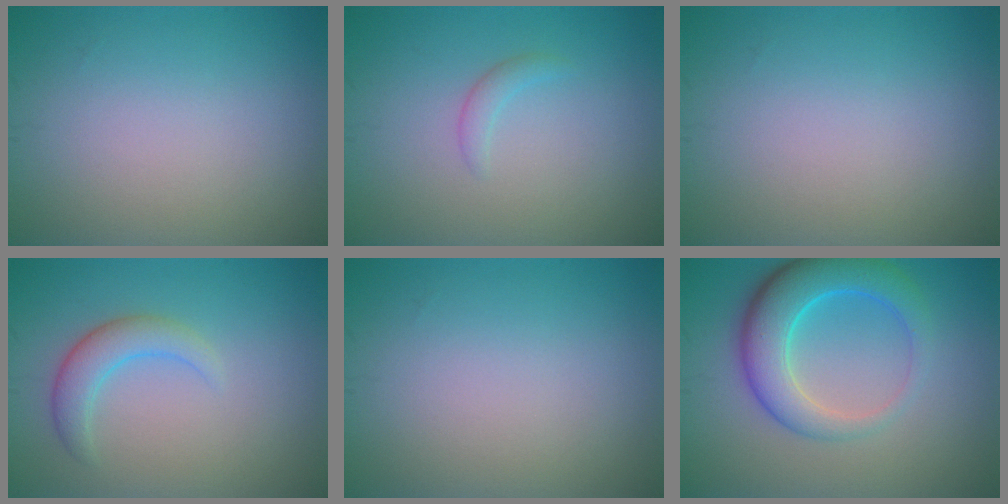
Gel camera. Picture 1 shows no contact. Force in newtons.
{"total": 1.0, "press": 1.0, "slide": 0.1}
{"total": 0.0}
{"total": 2.8, "press": 2.8, "slide": 0.1}
{"total": 0.0}
{"total": 6.2, "press": 6.2, "slide": 0.4}